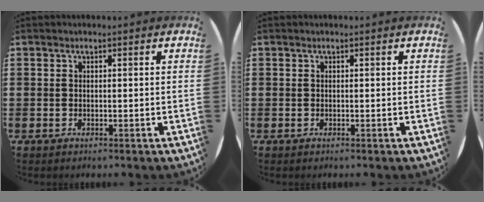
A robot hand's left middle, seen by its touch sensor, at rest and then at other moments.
{"total": 0.0}